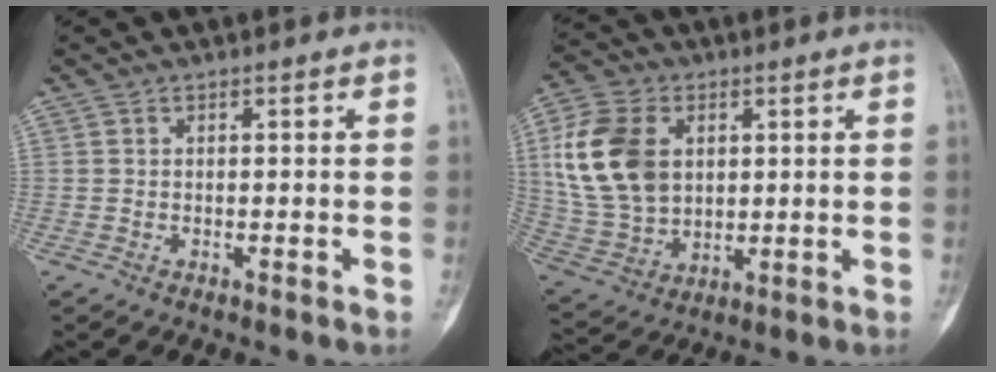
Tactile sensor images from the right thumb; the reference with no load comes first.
{"total": 16.5, "force": [3.8, 11.6, 11.1], "torque": [-0.209, -0.002, 0.080]}